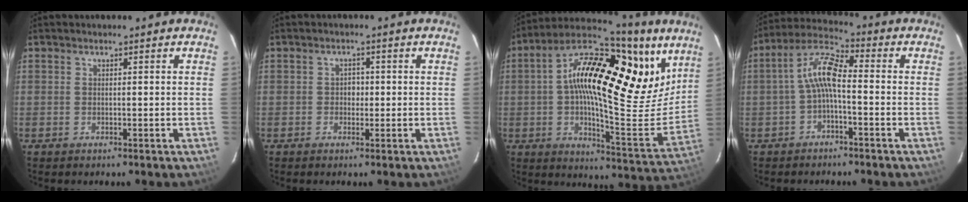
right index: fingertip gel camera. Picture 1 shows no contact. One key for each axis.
{"total": 1.9, "fx": -0.2, "fy": 1.6, "fz": 0.8, "tx": -0.012, "ty": 0.007, "tz": -0.006}
{"total": 27.4, "fx": 10.5, "fy": 10.6, "fz": 23.0, "tx": -0.359, "ty": 0.008, "tz": 0.147}
{"total": 7.0, "fx": -1.6, "fy": 2.2, "fz": 6.5, "tx": -0.146, "ty": 0.022, "tz": -0.033}